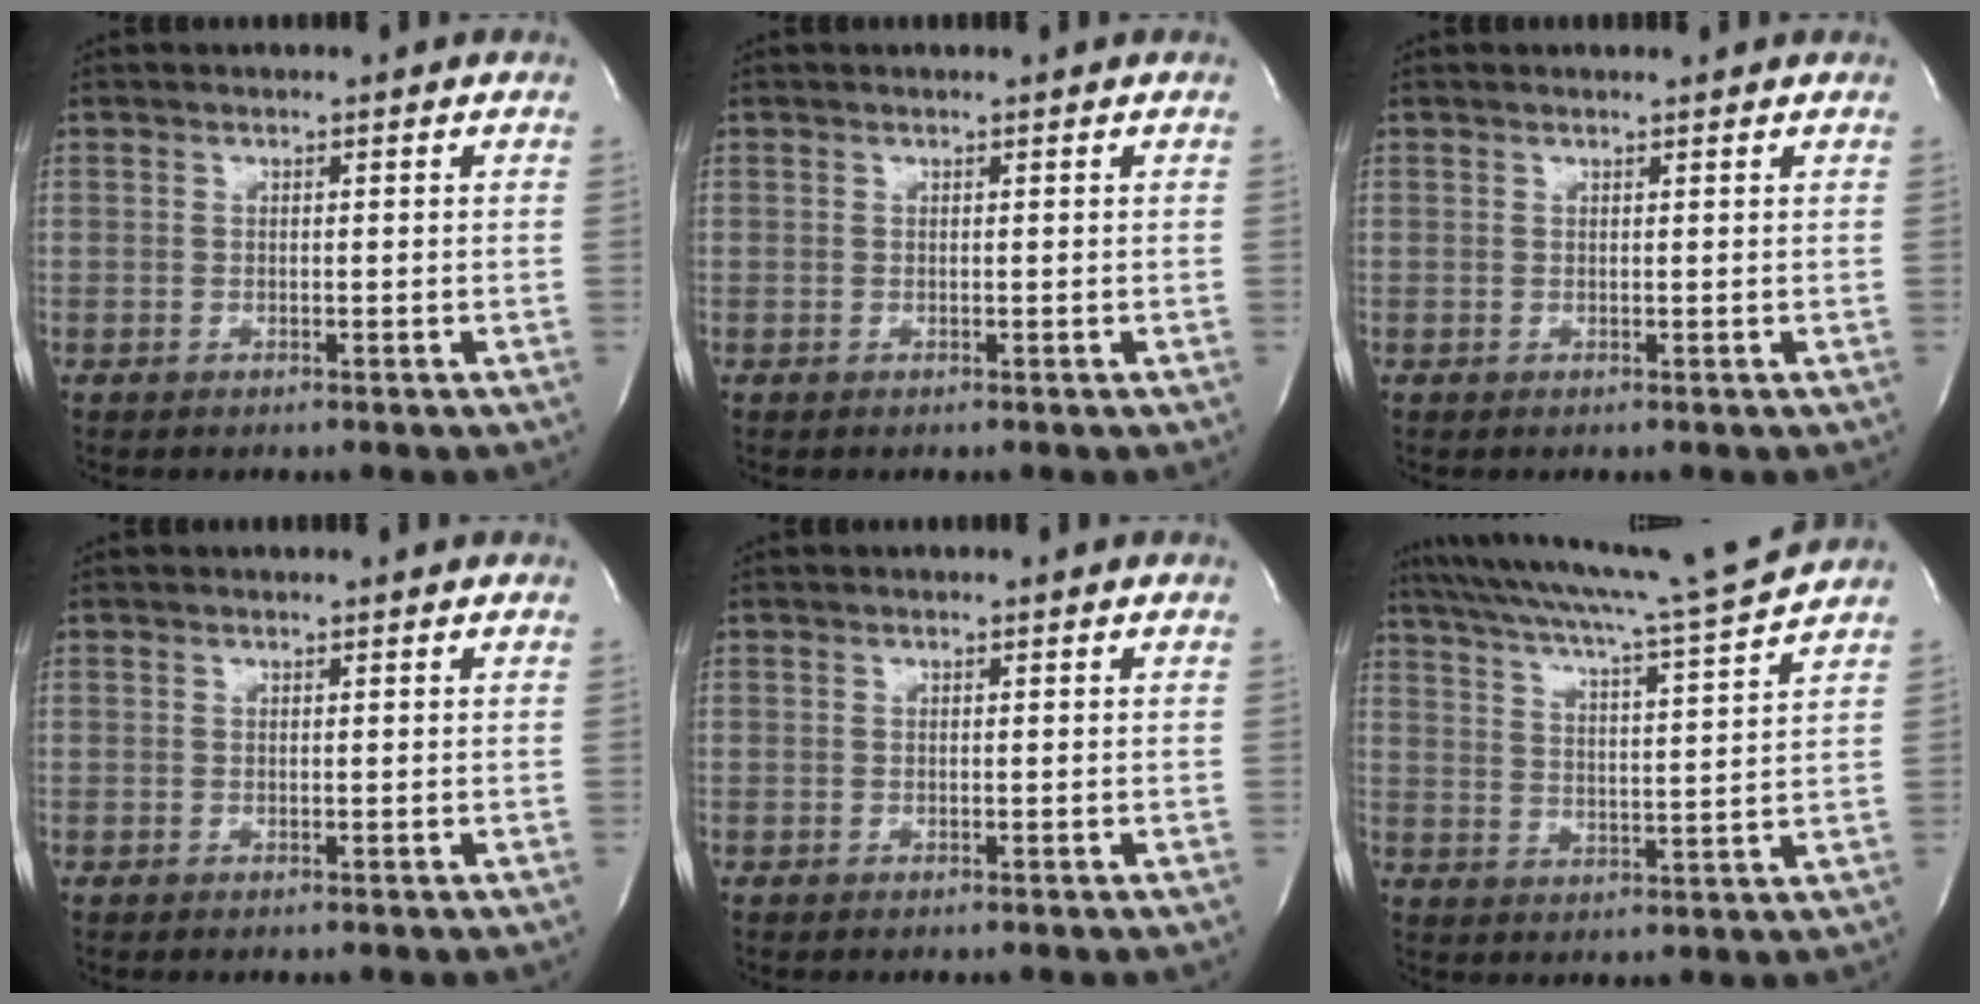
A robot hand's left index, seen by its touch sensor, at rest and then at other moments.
{"total": 0.0}
{"total": 1.1, "force": [1.1, -0.1, 0.1], "torque": [-0.009, 0.003, 0.015]}
{"total": 0.0}
{"total": 0.0}
{"total": 15.5, "force": [14.1, -2.4, 6.0], "torque": [-0.113, -0.034, 0.209]}